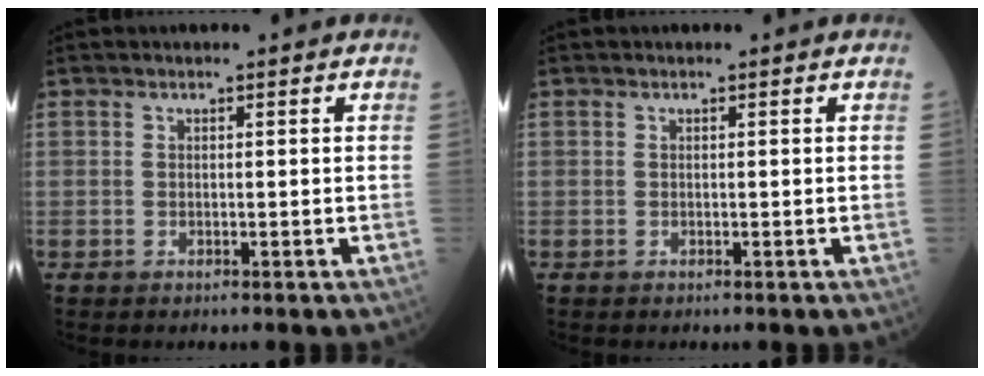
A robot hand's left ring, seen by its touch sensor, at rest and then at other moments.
{"total": 0.0}